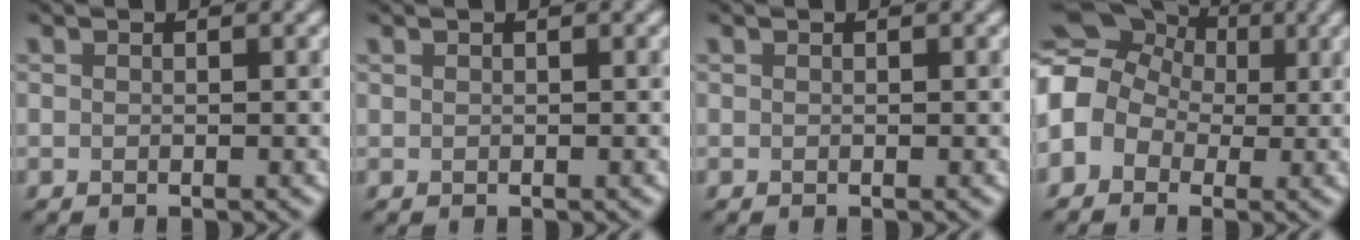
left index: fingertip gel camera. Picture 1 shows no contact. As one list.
[{"total": 0.0}, {"total": 0.0}, {"total": 9.3, "force": [0.9, 8.1, 4.5], "torque": [-0.095, 0.025, -0.029]}]